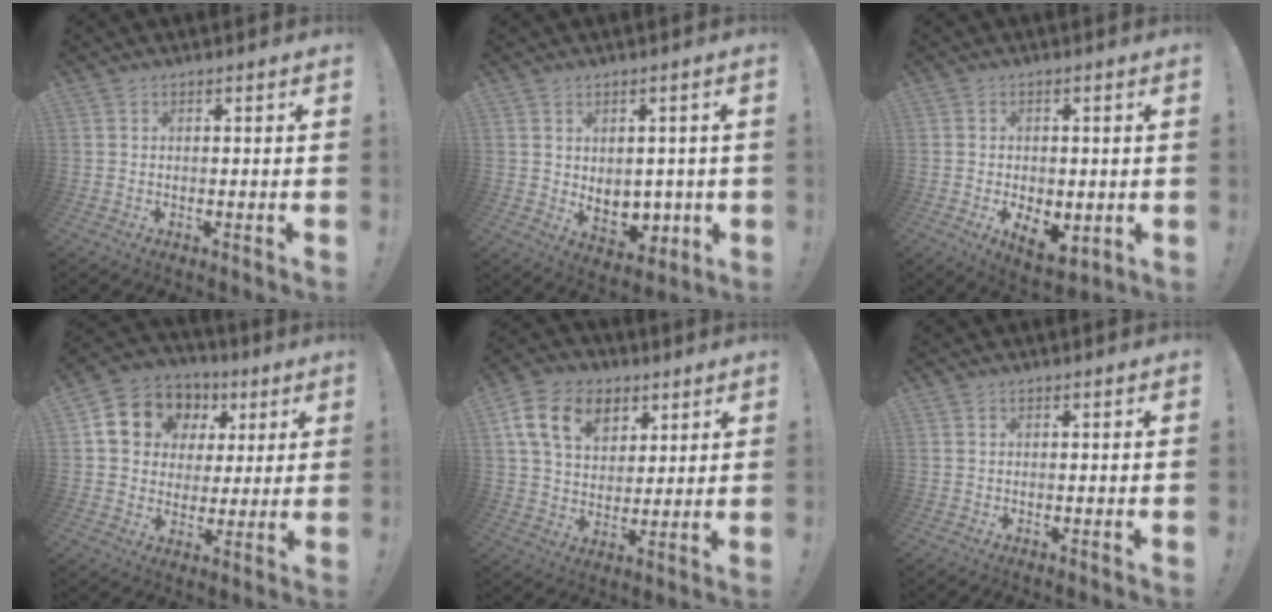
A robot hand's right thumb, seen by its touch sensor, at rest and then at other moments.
{"total": 7.1, "force": [0.5, 5.8, 4.0], "torque": [-0.037, -0.007, 0.018]}
{"total": 6.7, "force": [-1.3, 4.3, 4.9], "torque": [-0.069, -0.002, -0.018]}
{"total": 12.7, "force": [5.1, 10.6, 4.8], "torque": [-0.076, -0.022, 0.106]}
{"total": 16.1, "force": [7.3, 11.4, 8.8], "torque": [-0.136, -0.028, 0.139]}
{"total": 0.0}